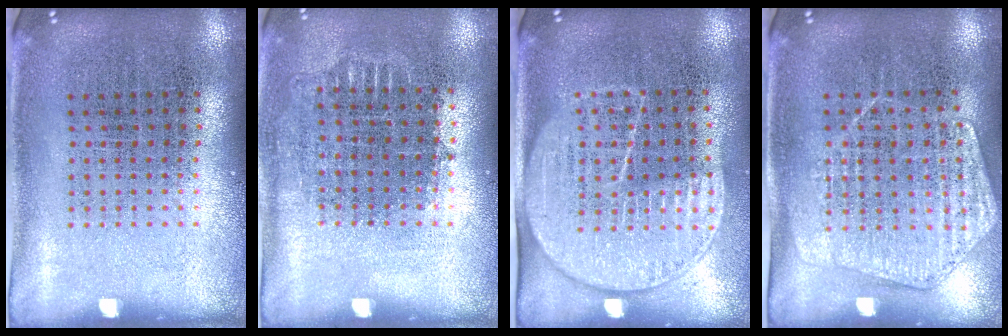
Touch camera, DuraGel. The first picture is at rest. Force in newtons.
{"total": 0.7, "press": 0.7, "slide": 0.2}
{"total": 1.8, "press": 1.5, "slide": 1.0}
{"total": 1.4, "press": 1.4, "slide": 0.2}